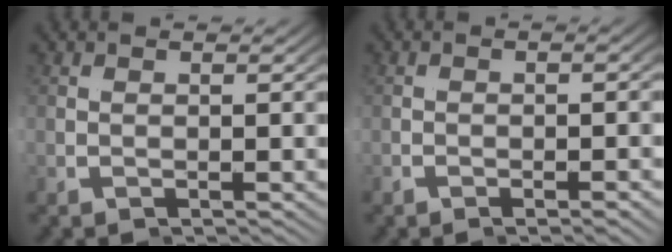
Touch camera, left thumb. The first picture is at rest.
{"total": 1.5, "force": [-1.2, -0.6, 0.7], "torque": [-0.025, 0.003, -0.025]}